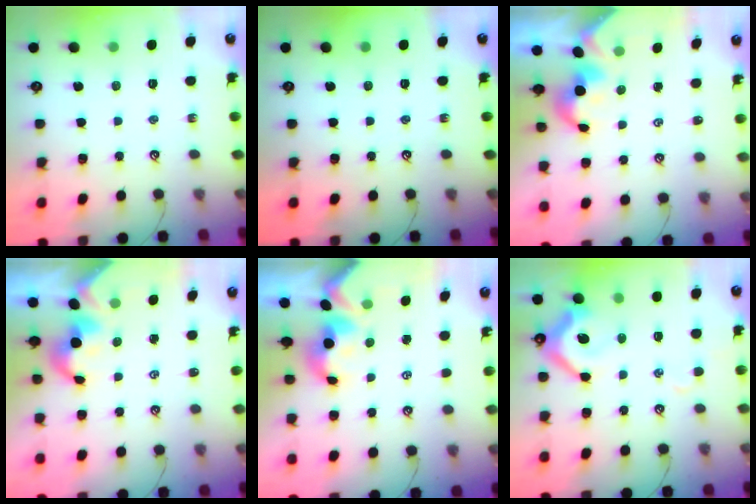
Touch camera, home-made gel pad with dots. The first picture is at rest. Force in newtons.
{"total": 0.0}
{"total": 2.3, "press": 2.3, "slide": 0.3}
{"total": 2.5, "press": 2.5, "slide": 0.2}
{"total": 1.7, "press": 1.5, "slide": 0.7}
{"total": 7.8, "press": 7.7, "slide": 1.5}